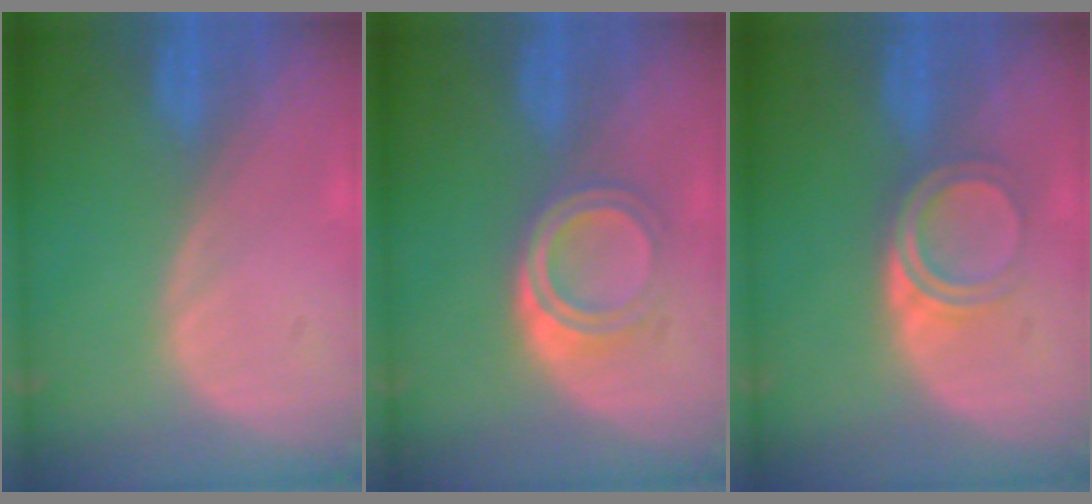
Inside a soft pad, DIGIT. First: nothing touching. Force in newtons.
{"total": 5.3, "press": 4.5, "slide": 2.6}
{"total": 5.0, "press": 4.2, "slide": 2.6}